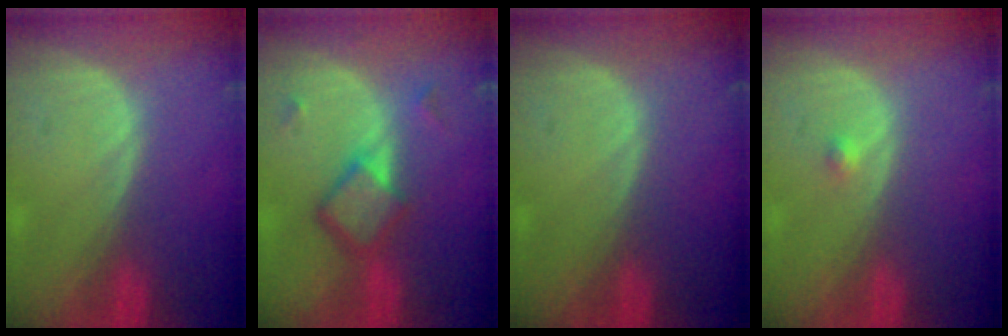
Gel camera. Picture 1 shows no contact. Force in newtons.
{"total": 6.2, "press": 5.3, "slide": 3.2}
{"total": 0.0}
{"total": 0.9, "press": 0.7, "slide": 0.6}